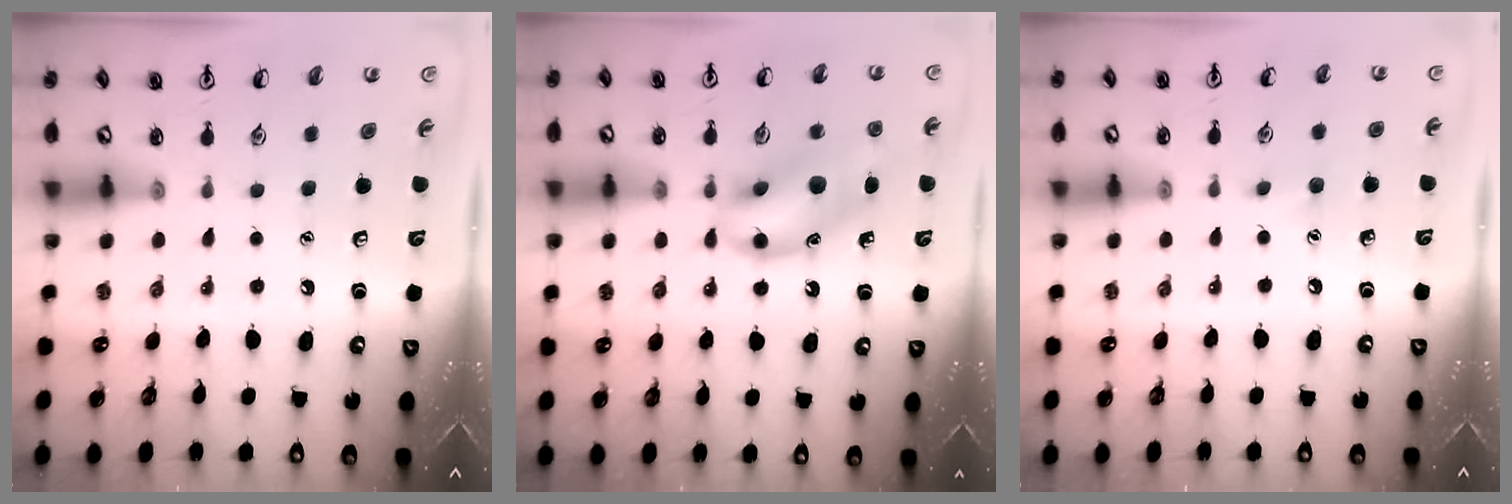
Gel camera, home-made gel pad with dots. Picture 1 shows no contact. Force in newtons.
{"total": 13.8, "press": 13.4, "slide": 3.2}
{"total": 3.8, "press": 3.6, "slide": 1.0}